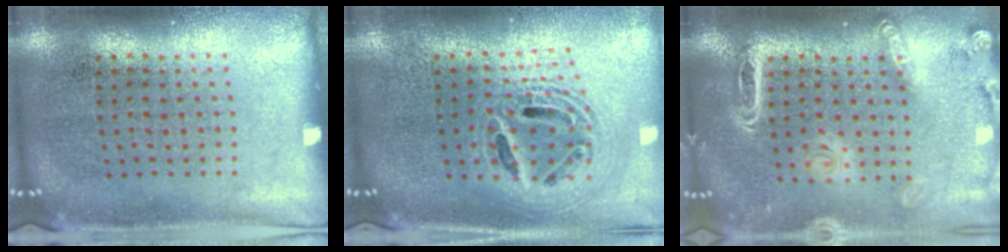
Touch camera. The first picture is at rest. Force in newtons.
{"total": 2.0, "press": 1.6, "slide": 1.2}
{"total": 1.9, "press": 1.6, "slide": 1.0}